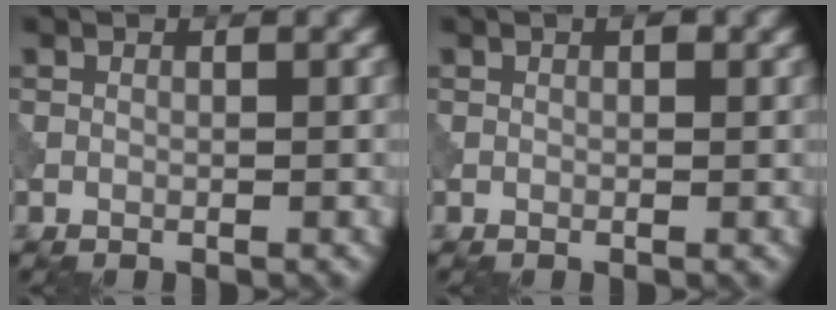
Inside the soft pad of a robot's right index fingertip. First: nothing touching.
{"total": 0.6, "force": [0.2, 0.3, 0.5], "torque": [-0.005, 0.001, 0.002]}